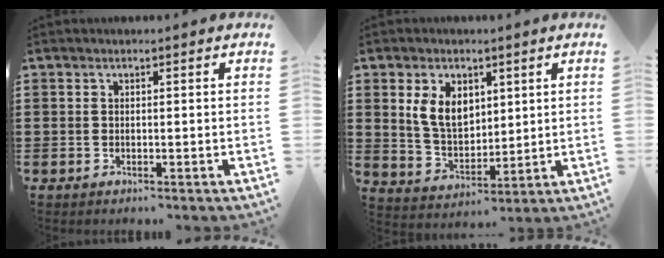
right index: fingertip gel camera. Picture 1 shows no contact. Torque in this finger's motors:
{"motor_torque": [1.38, 0.68, 0.43, 0.21]}